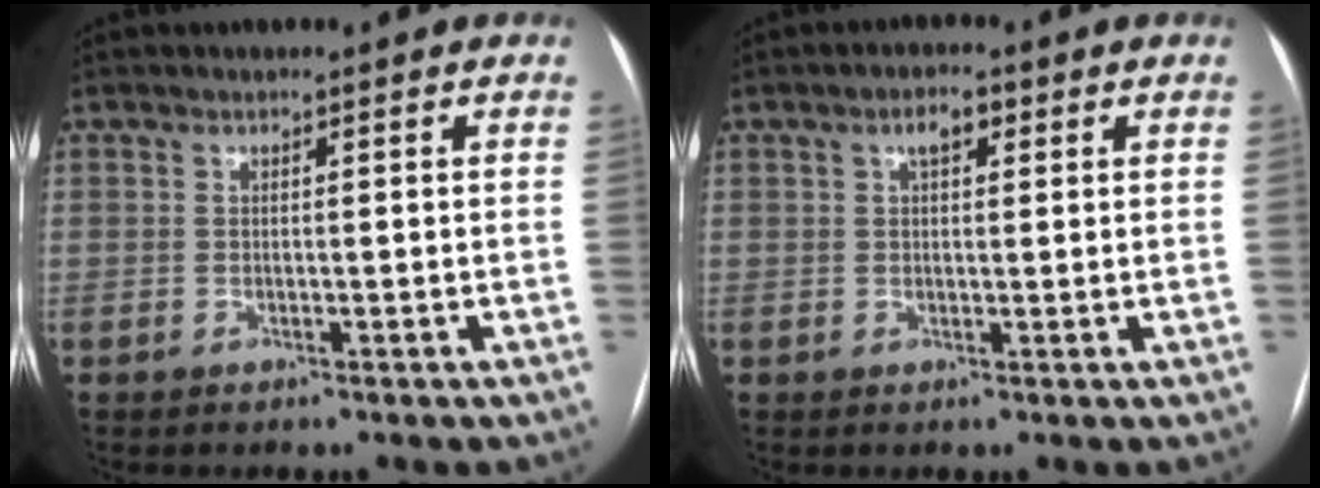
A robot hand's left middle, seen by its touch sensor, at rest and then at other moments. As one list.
[{"total": 3.0, "force": [1.3, 1.3, 2.3], "torque": [-0.044, 0.011, 0.022]}]